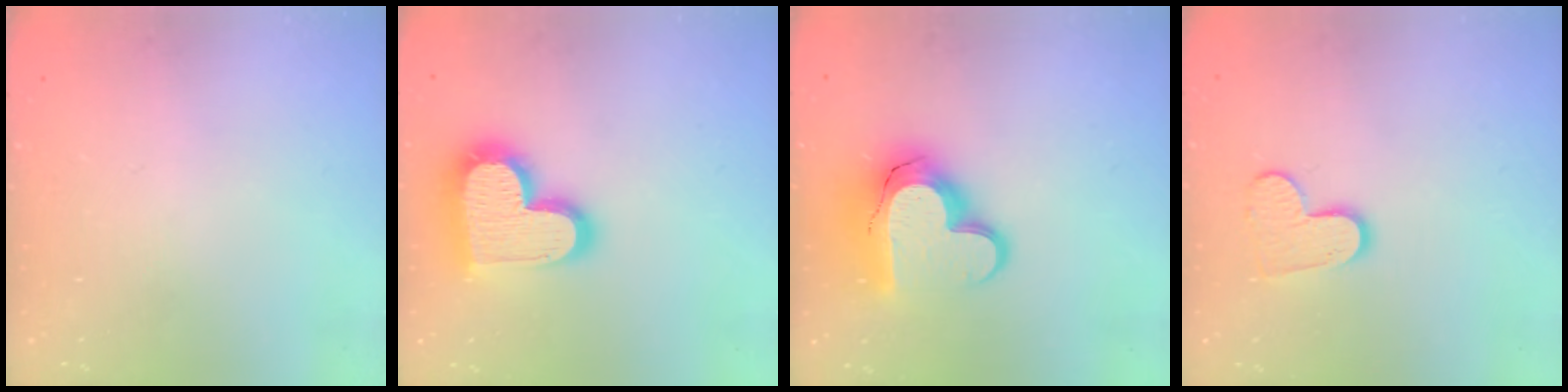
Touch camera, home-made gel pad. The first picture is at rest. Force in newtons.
{"total": 20.7, "press": 20.7, "slide": 1.5}
{"total": 16.9, "press": 16.9, "slide": 1.3}
{"total": 9.9, "press": 9.8, "slide": 0.7}